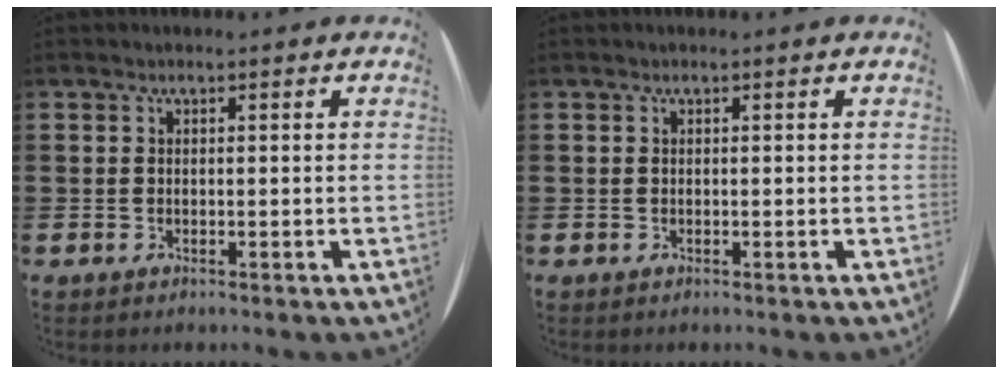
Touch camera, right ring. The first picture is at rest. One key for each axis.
{"total": 0.0}